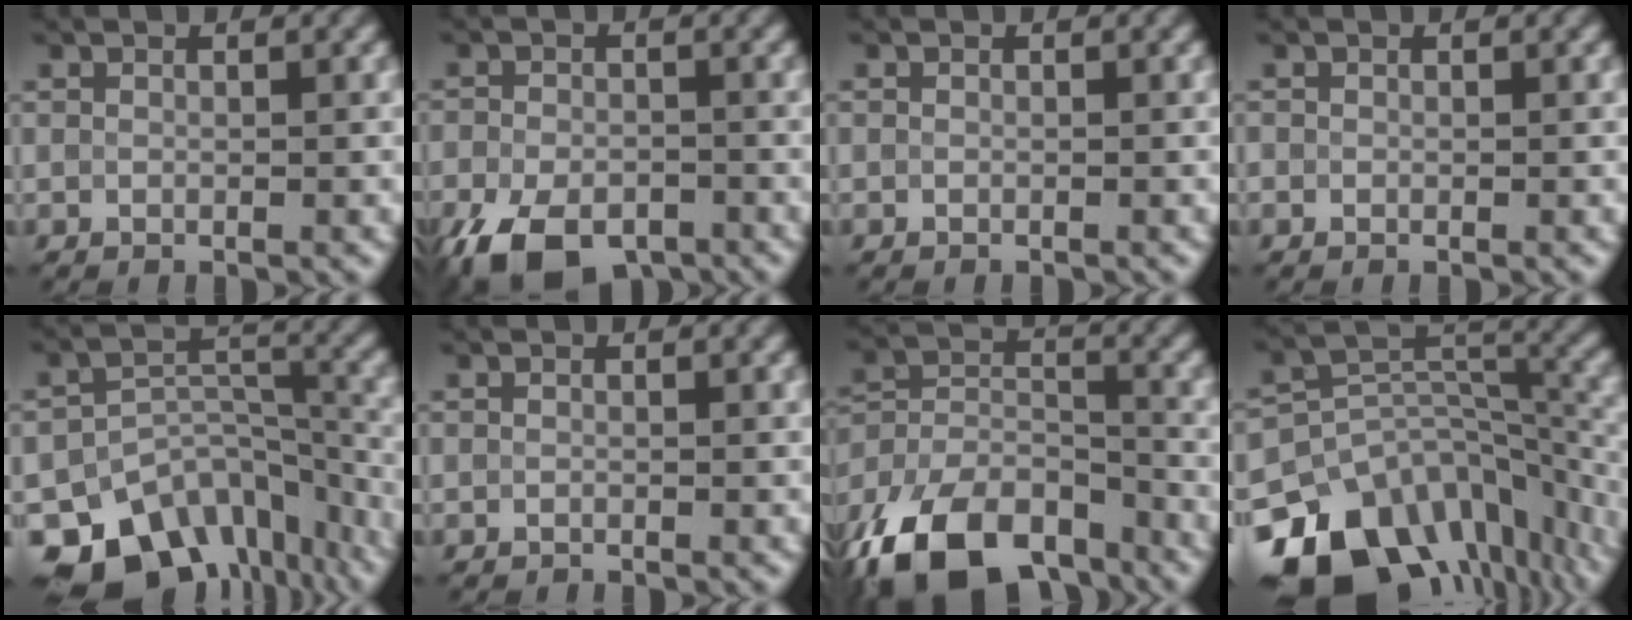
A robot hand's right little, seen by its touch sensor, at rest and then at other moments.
{"total": 7.4, "force": [-5.1, 3.5, 4.1], "torque": [-0.085, -0.015, -0.076]}
{"total": 0.7, "force": [-0.5, -0.3, -0.4], "torque": [0.004, 0.000, -0.003]}
{"total": 0.7, "force": [-0.4, -0.4, -0.5], "torque": [0.005, 0.002, 0.001]}
{"total": 12.3, "force": [-9.8, 6.4, 4.0], "torque": [-0.065, 0.001, -0.134]}
{"total": 0.5, "force": [-0.5, -0.1, 0.0], "torque": [0.003, -0.001, -0.008]}
{"total": 14.3, "force": [-10.7, 6.8, 6.7], "torque": [-0.142, 0.001, -0.183]}
{"total": 15.0, "force": [-9.9, 9.0, 6.8], "torque": [-0.164, 0.003, -0.136]}